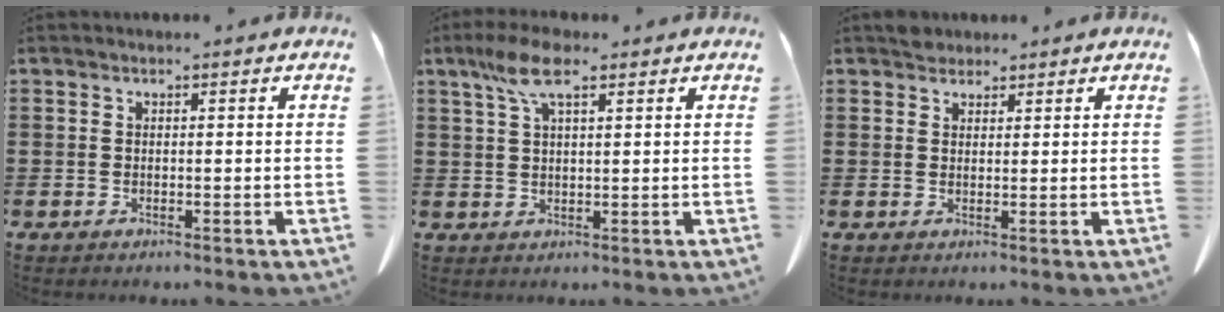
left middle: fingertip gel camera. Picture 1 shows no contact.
{"total": 6.4, "force": [3.3, 1.8, 5.1], "torque": [-0.115, 0.004, 0.058]}
{"total": 2.1, "force": [1.9, 0.9, 0.2], "torque": [-0.002, -0.002, 0.037]}